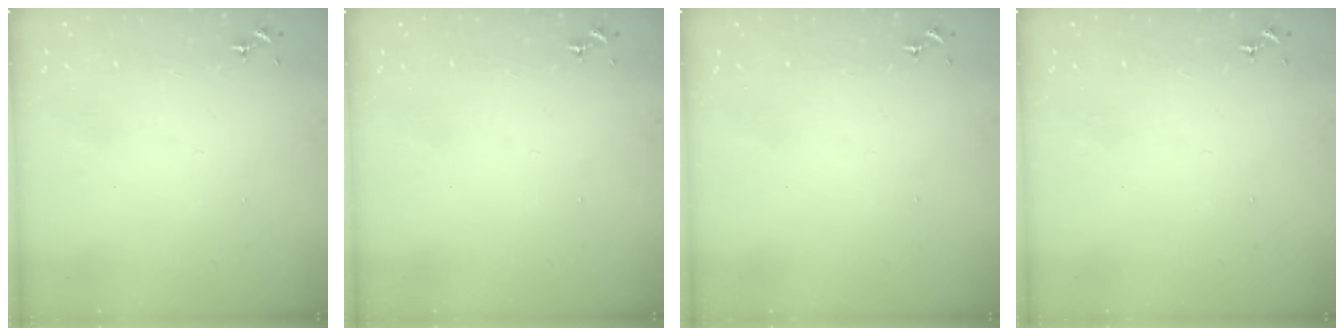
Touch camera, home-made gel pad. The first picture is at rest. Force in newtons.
{"total": 0.0}
{"total": 0.0}
{"total": 0.0}